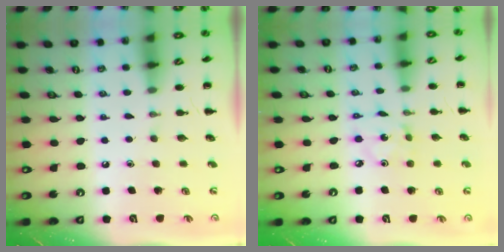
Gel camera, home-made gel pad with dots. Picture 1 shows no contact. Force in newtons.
{"total": 2.2, "press": 2.2, "slide": 0.4}